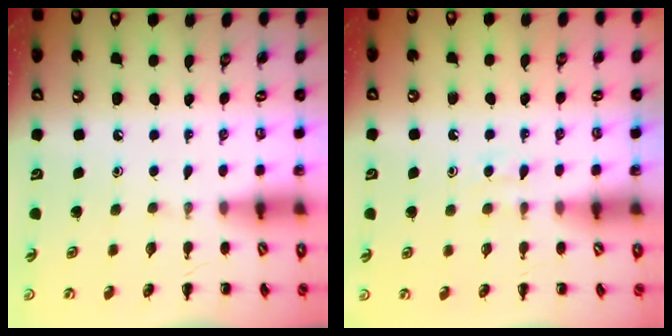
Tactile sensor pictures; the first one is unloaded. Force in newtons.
{"total": 3.7, "press": 3.5, "slide": 1.2}